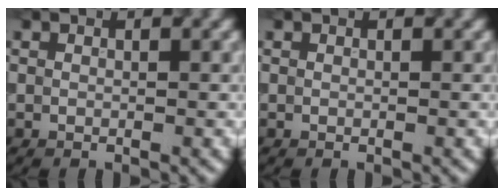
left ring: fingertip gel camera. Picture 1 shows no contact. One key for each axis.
{"total": 0.0}